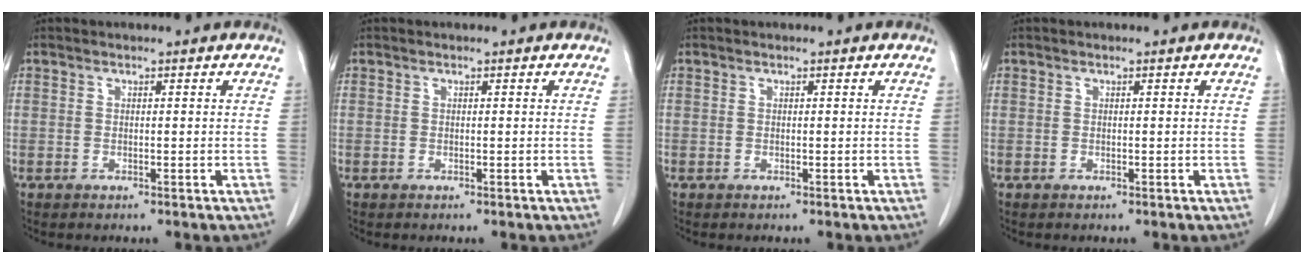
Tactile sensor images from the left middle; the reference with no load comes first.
{"total": 0.0}
{"total": 0.0}
{"total": 0.0}